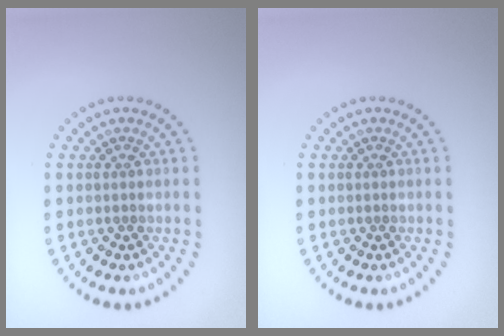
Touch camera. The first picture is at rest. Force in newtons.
{"total": 0.0}